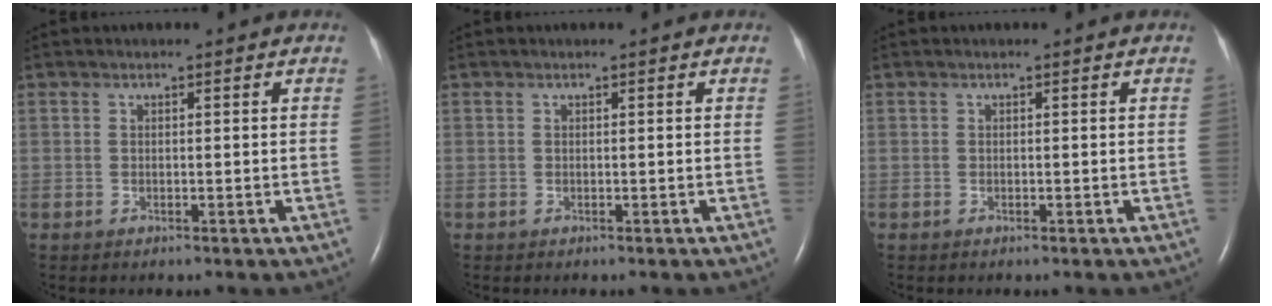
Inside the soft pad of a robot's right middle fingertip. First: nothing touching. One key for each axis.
{"total": 0.0}
{"total": 0.0}